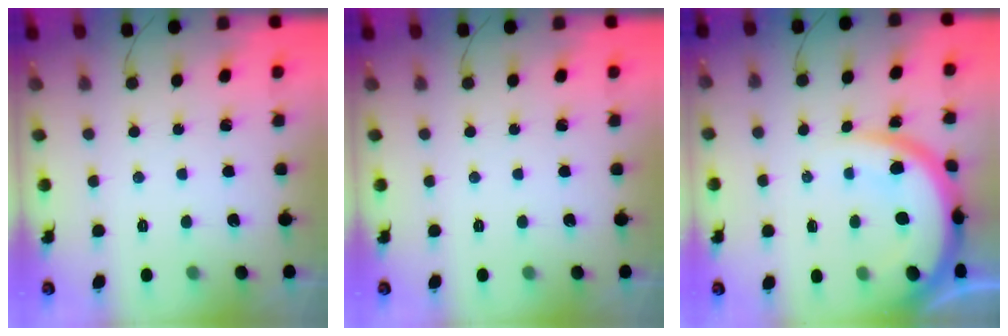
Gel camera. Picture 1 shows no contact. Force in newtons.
{"total": 0.0}
{"total": 13.2, "press": 13.2, "slide": 1.4}